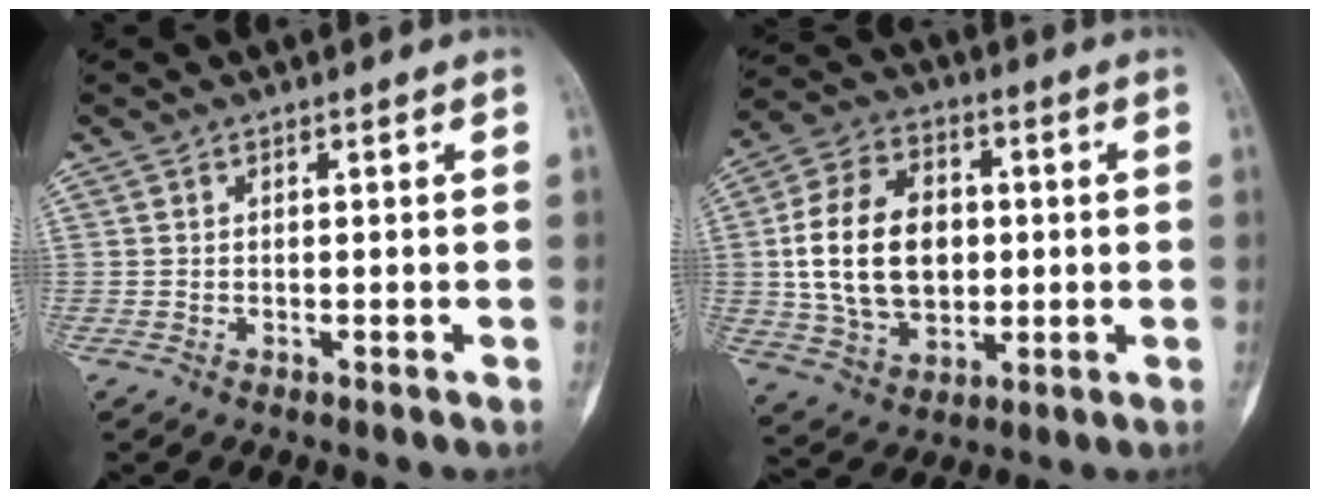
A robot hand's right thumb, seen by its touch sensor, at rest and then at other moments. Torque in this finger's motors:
{"motor_torque": [0.39, 0.43, 0.87, -0.60, 0.36]}